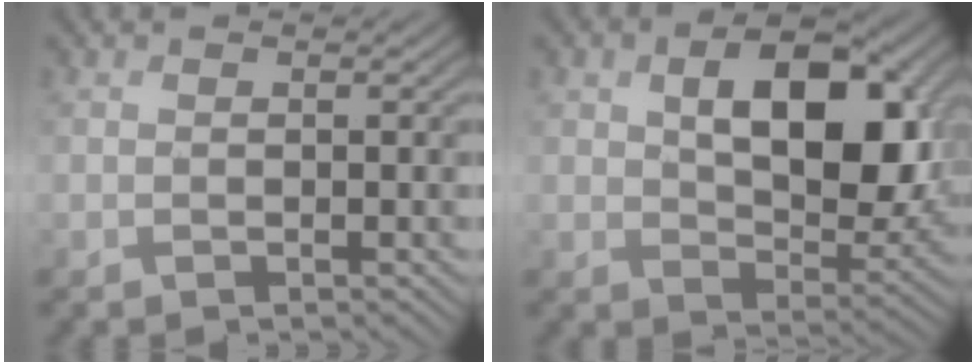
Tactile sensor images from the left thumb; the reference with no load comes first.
{"total": 12.2, "force": [2.4, 7.7, 9.2], "torque": [-0.147, -0.013, 0.048]}